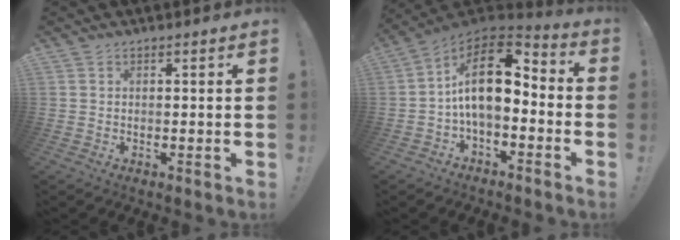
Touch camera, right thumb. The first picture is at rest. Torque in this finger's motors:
{"motor_torque": [2.19, 2.82, 1.16, -0.94, 0.49]}